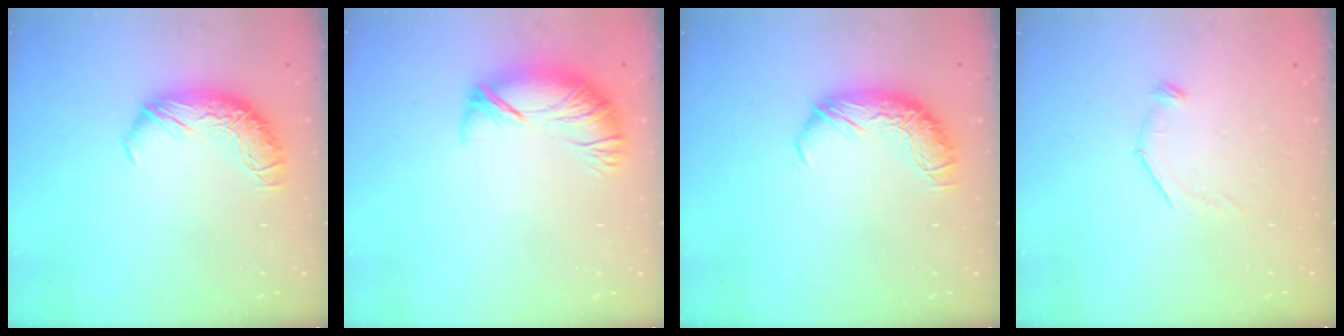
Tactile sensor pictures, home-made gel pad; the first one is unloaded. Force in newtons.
{"total": 3.1, "press": 2.4, "slide": 2.0}
{"total": 0.0}
{"total": 7.6, "press": 7.5, "slide": 0.8}